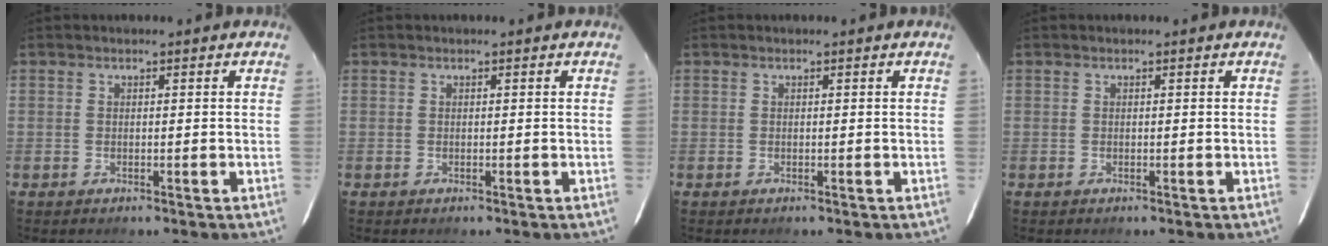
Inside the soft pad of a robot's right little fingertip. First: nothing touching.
{"total": 0.0}
{"total": 0.0}
{"total": 0.0}